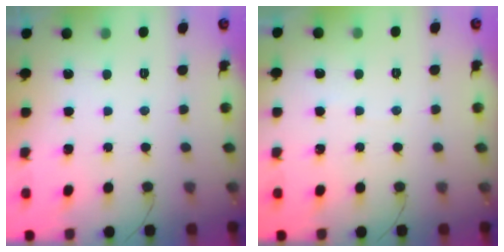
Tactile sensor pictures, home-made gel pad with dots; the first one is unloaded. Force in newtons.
{"total": 1.8, "press": 1.7, "slide": 0.2}